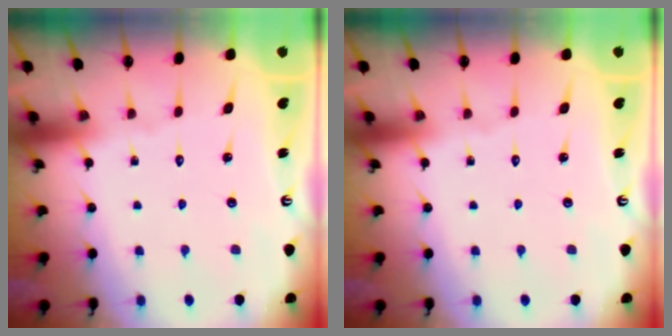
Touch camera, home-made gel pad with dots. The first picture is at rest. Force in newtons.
{"total": 0.0}